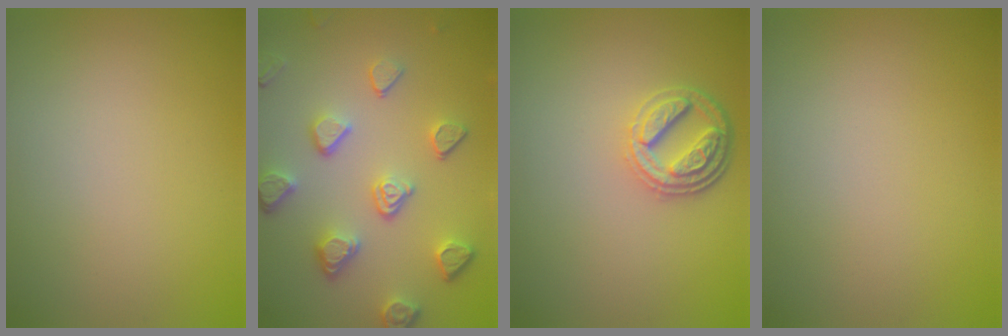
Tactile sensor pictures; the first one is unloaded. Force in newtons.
{"total": 4.9, "press": 3.8, "slide": 3.1}
{"total": 4.1, "press": 3.2, "slide": 2.5}
{"total": 0.0}